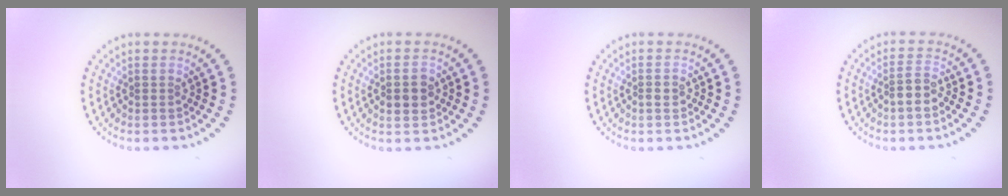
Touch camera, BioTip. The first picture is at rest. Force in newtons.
{"total": 2.5, "press": 2.5, "slide": 0.2}
{"total": 0.5, "press": 0.5, "slide": 0.1}
{"total": 1.9, "press": 1.7, "slide": 0.9}